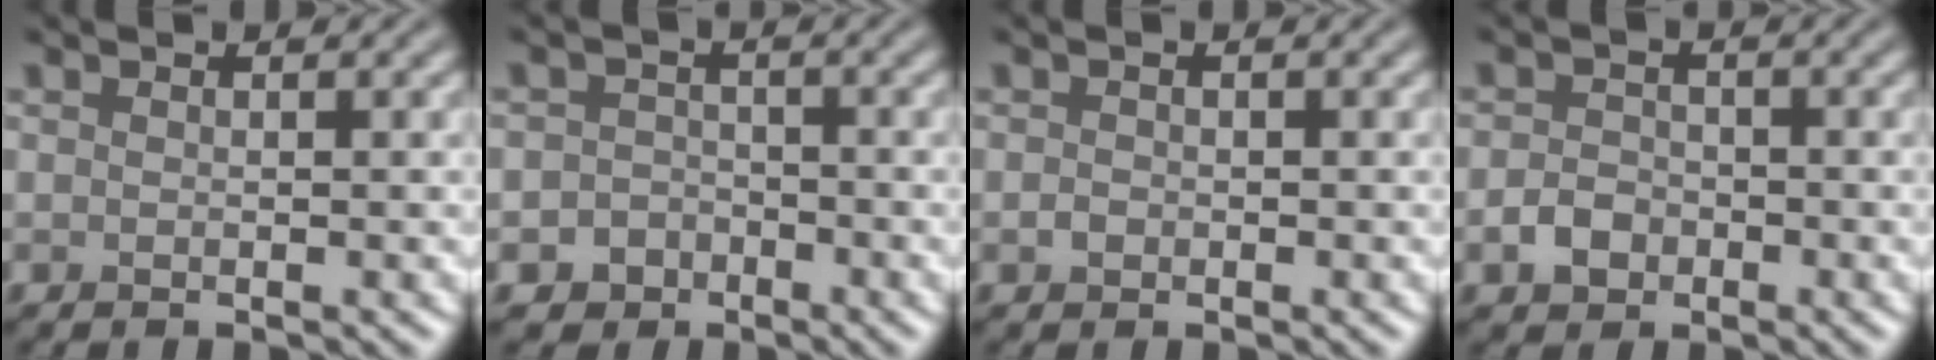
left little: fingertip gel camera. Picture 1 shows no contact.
{"total": 2.8, "force": [-1.6, 2.3, 0.3], "torque": [0.019, 0.003, -0.033]}
{"total": 0.7, "force": [-0.2, 0.6, 0.3], "torque": [-0.005, -0.002, -0.005]}
{"total": 2.2, "force": [-0.9, 1.7, 1.0], "torque": [-0.015, 0.000, -0.022]}